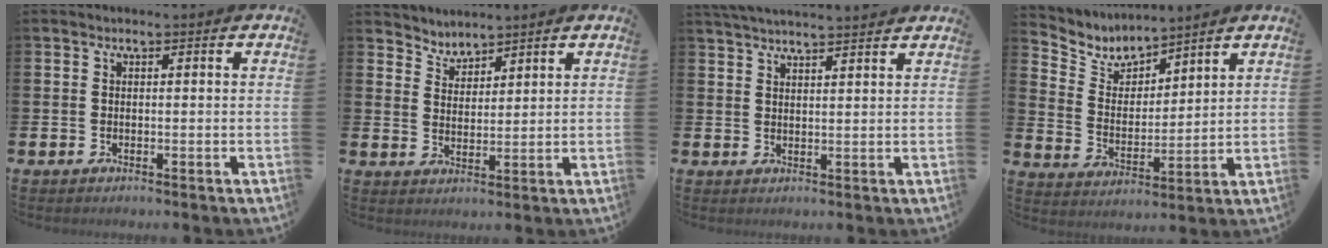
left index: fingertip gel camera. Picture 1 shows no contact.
{"total": 3.4, "force": [3.3, 0.6, -0.4], "torque": [-0.006, -0.016, 0.062]}
{"total": 3.6, "force": [3.5, -0.3, 0.5], "torque": [-0.012, -0.015, 0.065]}
{"total": 5.3, "force": [5.0, 1.6, 0.5], "torque": [-0.039, -0.038, 0.085]}